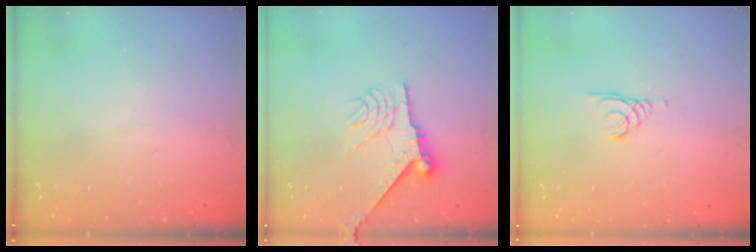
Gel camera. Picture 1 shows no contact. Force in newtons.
{"total": 9.5, "press": 9.5, "slide": 0.6}
{"total": 1.0, "press": 1.0, "slide": 0.1}